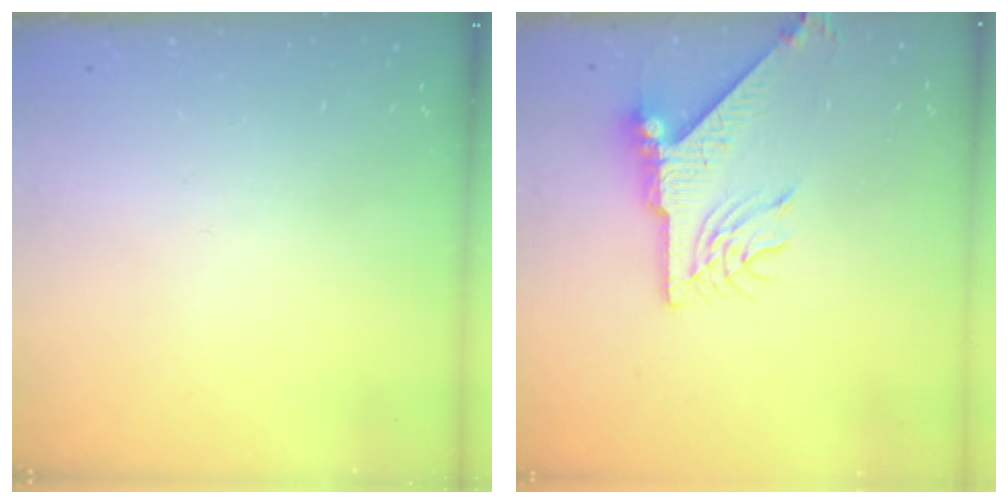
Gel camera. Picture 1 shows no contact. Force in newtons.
{"total": 8.9, "press": 8.9, "slide": 1.1}